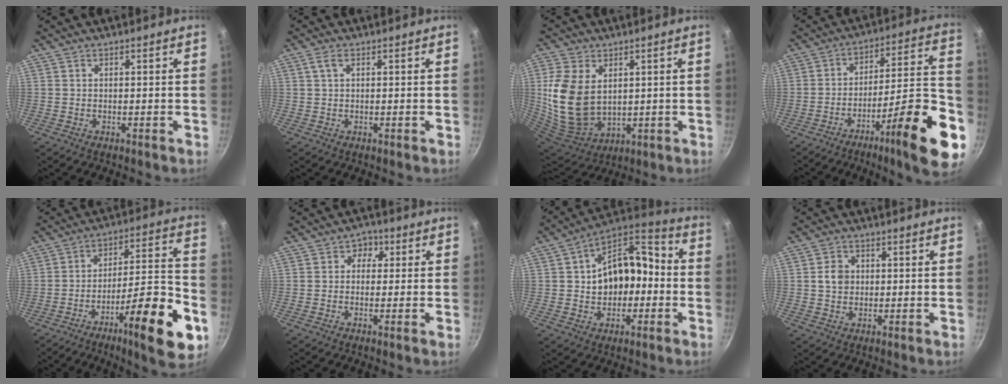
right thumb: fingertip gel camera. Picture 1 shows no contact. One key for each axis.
{"total": 1.9, "fx": 0.7, "fy": 0.9, "fz": 1.5, "tx": -0.031, "ty": 0.004, "tz": 0.015}
{"total": 15.6, "fx": 2.9, "fy": 10.7, "fz": 10.9, "tx": -0.212, "ty": -0.027, "tz": 0.076}
{"total": 22.3, "fx": -10.3, "fy": 4.7, "fz": 19.2, "tx": -0.245, "ty": 0.056, "tz": -0.160}
{"total": 20.4, "fx": -9.3, "fy": 4.8, "fz": 17.5, "tx": -0.231, "ty": 0.053, "tz": -0.145}
{"total": 3.0, "fx": 0.3, "fy": 2.7, "fz": 1.3, "tx": 0.001, "ty": 0.006, "tz": -0.009}
{"total": 17.4, "fx": -0.6, "fy": 12.1, "fz": 12.5, "tx": -0.161, "ty": 0.052, "tz": -0.015}
{"total": 3.7, "fx": 0.3, "fy": 3.2, "fz": 2.0, "tx": -0.019, "ty": 0.006, "tz": 0.001}